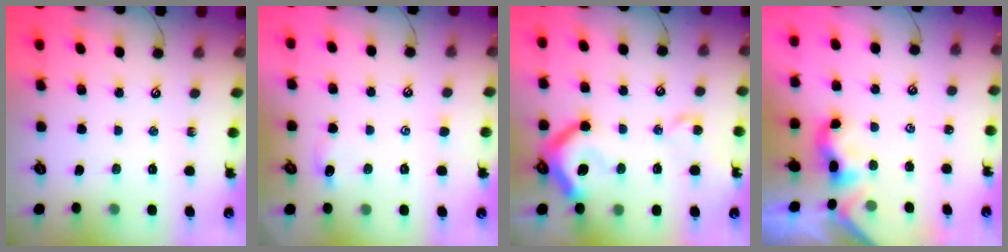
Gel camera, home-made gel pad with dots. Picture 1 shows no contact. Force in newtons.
{"total": 0.6, "press": 0.1, "slide": 0.6}
{"total": 12.7, "press": 12.6, "slide": 1.8}
{"total": 2.0, "press": 2.0, "slide": 0.3}